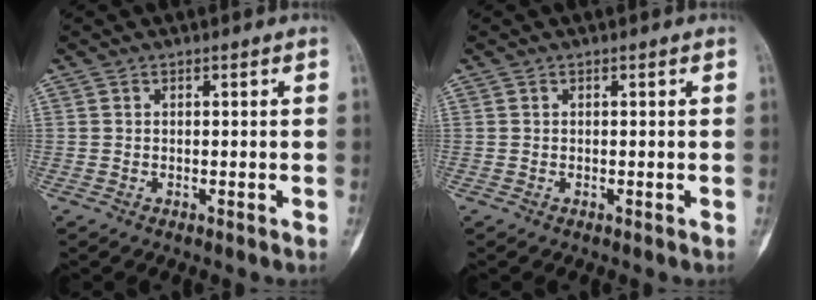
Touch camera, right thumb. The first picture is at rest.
{"total": 0.0}